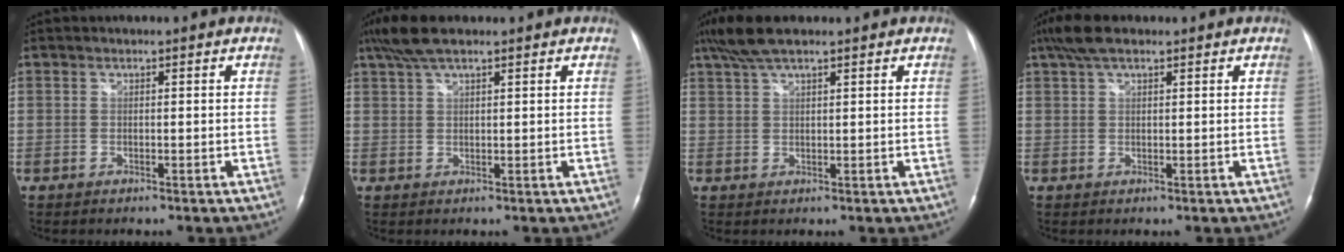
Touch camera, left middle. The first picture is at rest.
{"total": 5.6, "force": [4.2, 1.2, 3.6], "torque": [-0.080, 0.023, 0.081]}
{"total": 6.1, "force": [4.6, 1.1, 3.8], "torque": [-0.082, 0.024, 0.088]}
{"total": 4.9, "force": [3.5, 1.5, 3.1], "torque": [-0.073, 0.025, 0.066]}